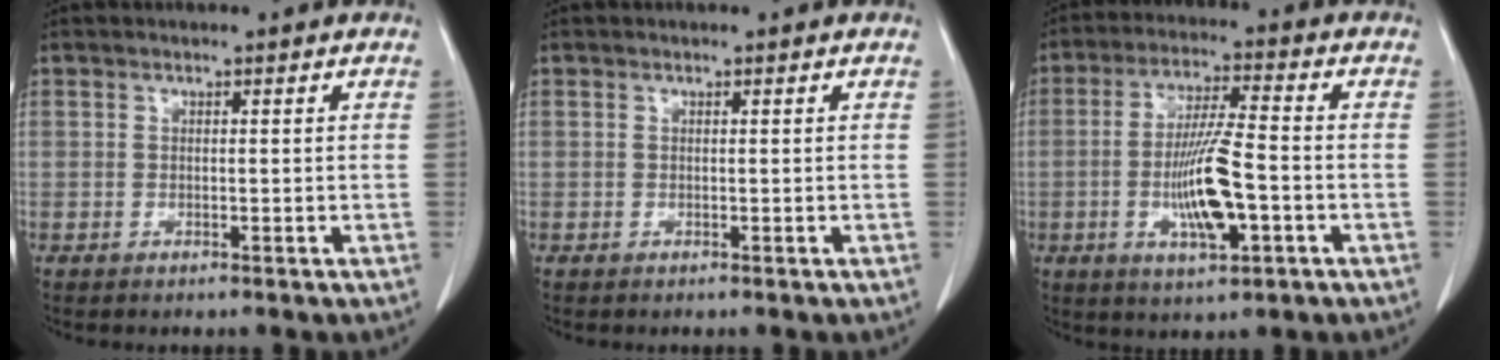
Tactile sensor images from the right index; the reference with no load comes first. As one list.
[{"total": 0.0}, {"total": 10.7, "force": [-2.6, 1.8, 10.2], "torque": [-0.193, -0.004, -0.046]}]